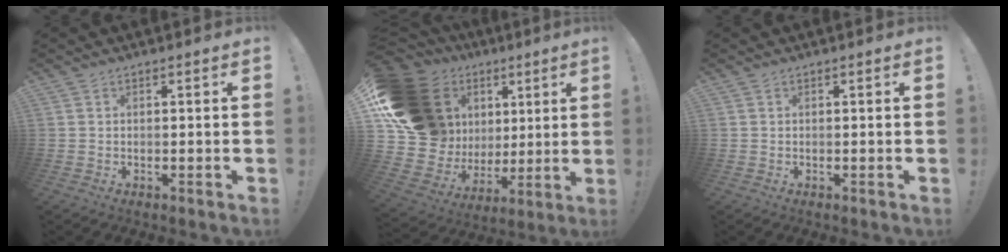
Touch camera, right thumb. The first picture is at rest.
{"total": 21.2, "force": [9.1, 15.5, 11.2], "torque": [-0.195, -0.069, 0.219]}
{"total": 0.0}